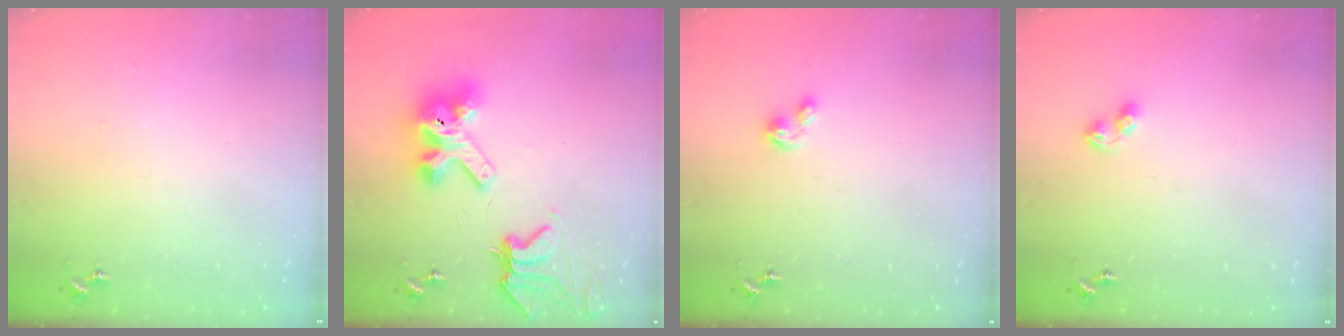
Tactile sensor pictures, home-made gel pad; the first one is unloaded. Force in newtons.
{"total": 12.8, "press": 12.6, "slide": 1.9}
{"total": 3.7, "press": 3.7, "slide": 0.3}
{"total": 4.8, "press": 4.7, "slide": 0.5}